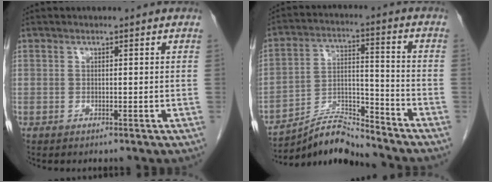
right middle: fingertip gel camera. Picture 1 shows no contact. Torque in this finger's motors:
{"motor_torque": [0.64, -0.93, 0.02, 0.01]}